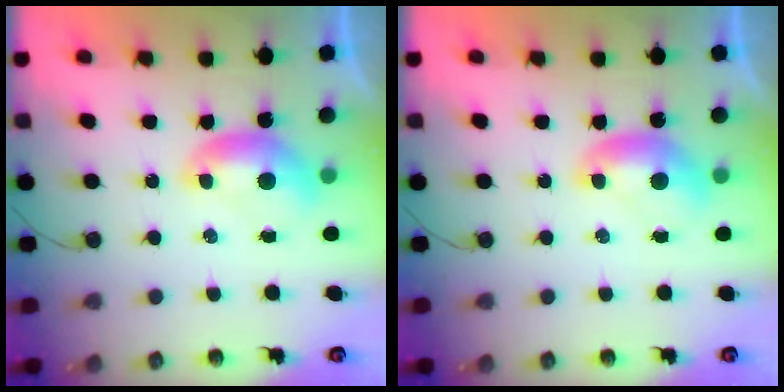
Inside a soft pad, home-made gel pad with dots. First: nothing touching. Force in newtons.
{"total": 0.0}